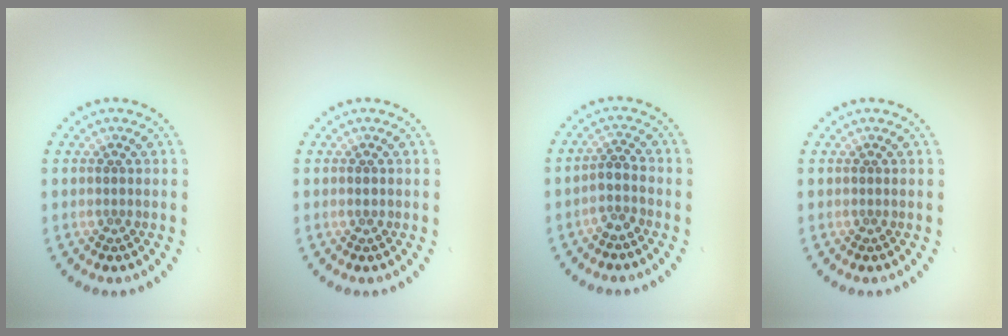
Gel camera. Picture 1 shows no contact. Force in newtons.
{"total": 0.8, "press": 0.8, "slide": 0.0}
{"total": 1.8, "press": 1.4, "slide": 1.2}
{"total": 0.0}